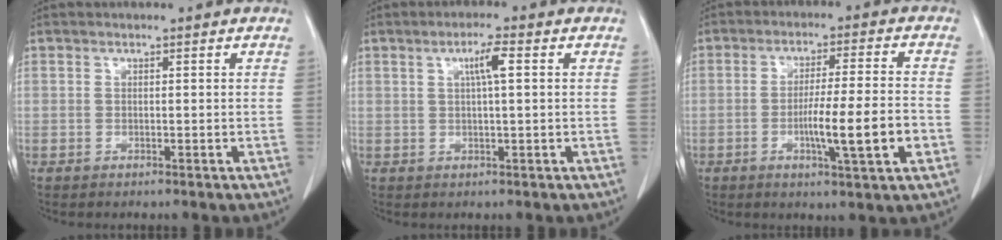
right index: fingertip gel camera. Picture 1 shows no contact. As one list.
[{"total": 3.5, "force": [1.0, 0.2, 3.3], "torque": [-0.059, 0.005, 0.017]}, {"total": 9.9, "force": [-2.8, 0.0, 9.5], "torque": [-0.158, -0.006, -0.047]}]